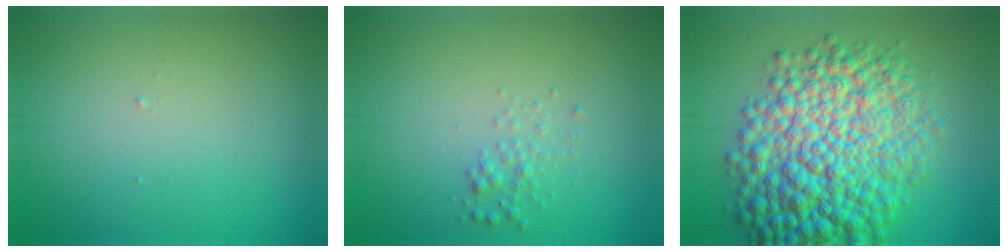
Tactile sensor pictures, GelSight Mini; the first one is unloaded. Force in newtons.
{"total": 1.2, "press": 1.2, "slide": 0.0}
{"total": 12.5, "press": 12.5, "slide": 0.2}